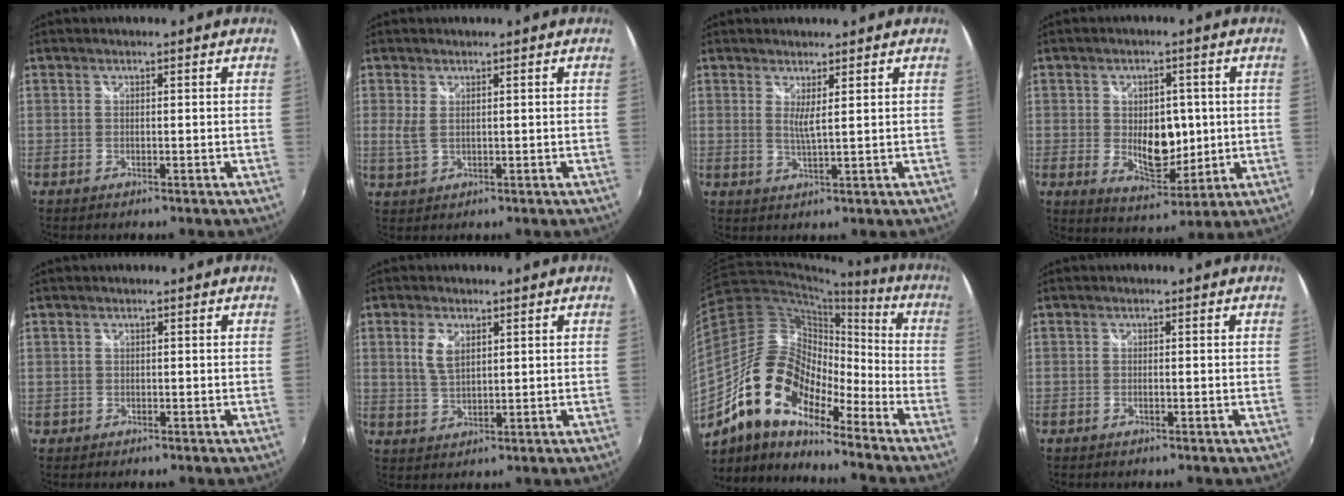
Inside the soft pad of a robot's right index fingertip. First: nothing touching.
{"total": 2.6, "force": [0.5, 1.3, 2.2], "torque": [-0.046, -0.002, 0.012]}
{"total": 2.4, "force": [1.1, -0.3, 2.1], "torque": [-0.039, -0.008, 0.016]}
{"total": 9.3, "force": [-0.3, 5.6, 7.5], "torque": [-0.119, -0.008, 0.004]}
{"total": 1.1, "force": [-0.3, 1.1, 0.0], "torque": [-0.003, 0.001, -0.003]}
{"total": 4.7, "force": [1.8, 2.4, 3.6], "torque": [-0.072, 0.003, 0.036]}
{"total": 16.1, "force": [-11.4, 6.6, 9.2], "torque": [-0.157, 0.001, -0.228]}
{"total": 0.6, "force": [-0.4, 0.0, 0.5], "torque": [-0.009, 0.000, -0.007]}